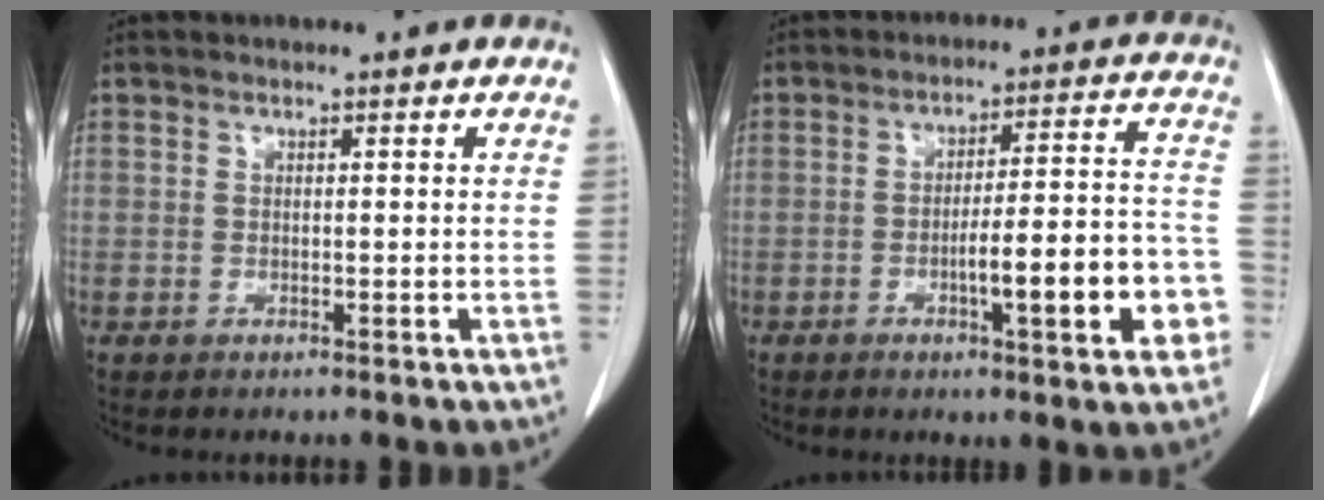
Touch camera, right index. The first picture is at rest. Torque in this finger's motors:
{"motor_torque": [1.49, -0.65, 0.39, 0.08]}